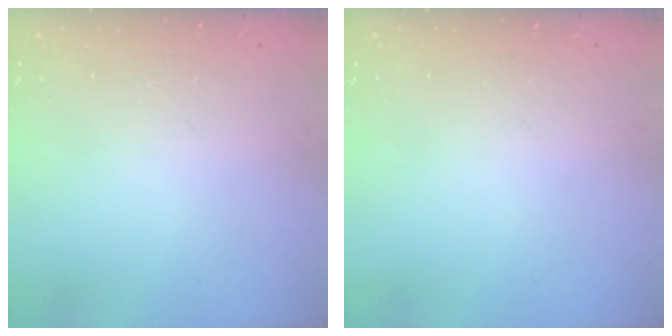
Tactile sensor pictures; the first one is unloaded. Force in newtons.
{"total": 0.0}